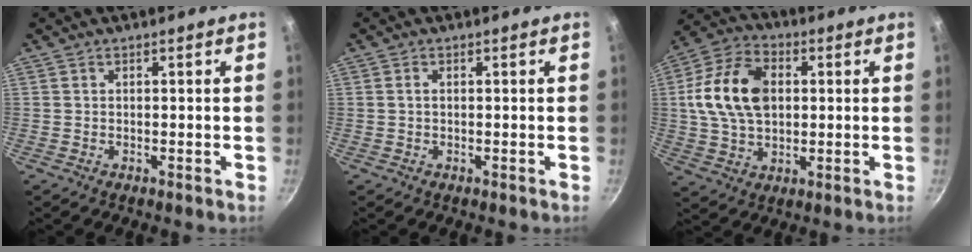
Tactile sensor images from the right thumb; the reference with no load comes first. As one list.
[{"total": 0.9, "force": [0.1, 0.6, 0.7], "torque": [-0.013, 0.003, 0.001]}, {"total": 15.6, "force": [2.1, 10.5, 11.4], "torque": [-0.194, 0.012, 0.028]}]